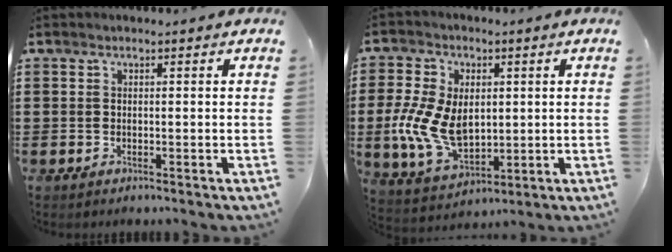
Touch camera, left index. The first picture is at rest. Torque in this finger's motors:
{"motor_torque": [1.08, 1.05, 0.53, 0.21]}